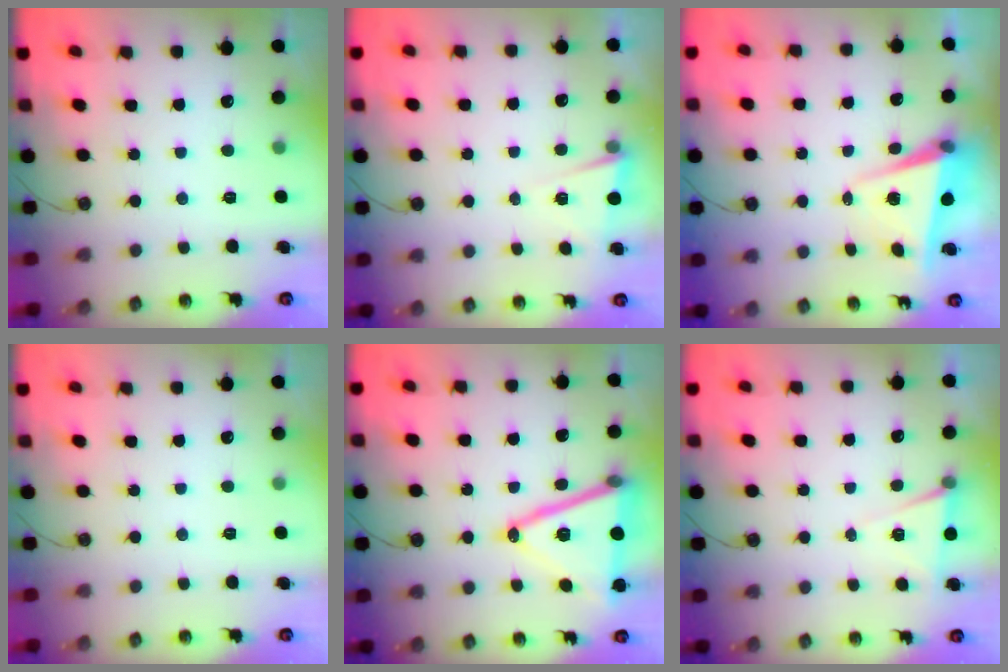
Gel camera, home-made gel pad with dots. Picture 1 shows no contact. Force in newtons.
{"total": 3.0, "press": 2.8, "slide": 0.9}
{"total": 5.3, "press": 5.0, "slide": 1.8}
{"total": 0.0}
{"total": 19.4, "press": 19.1, "slide": 3.8}
{"total": 6.2, "press": 4.4, "slide": 4.4}